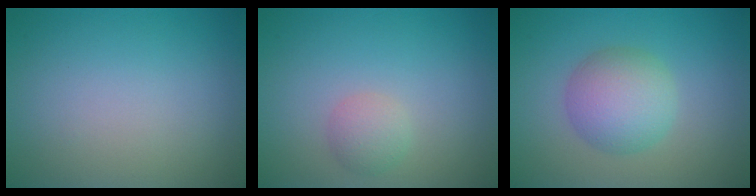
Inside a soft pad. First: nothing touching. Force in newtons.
{"total": 1.7, "press": 1.7, "slide": 0.2}
{"total": 4.7, "press": 4.7, "slide": 0.1}